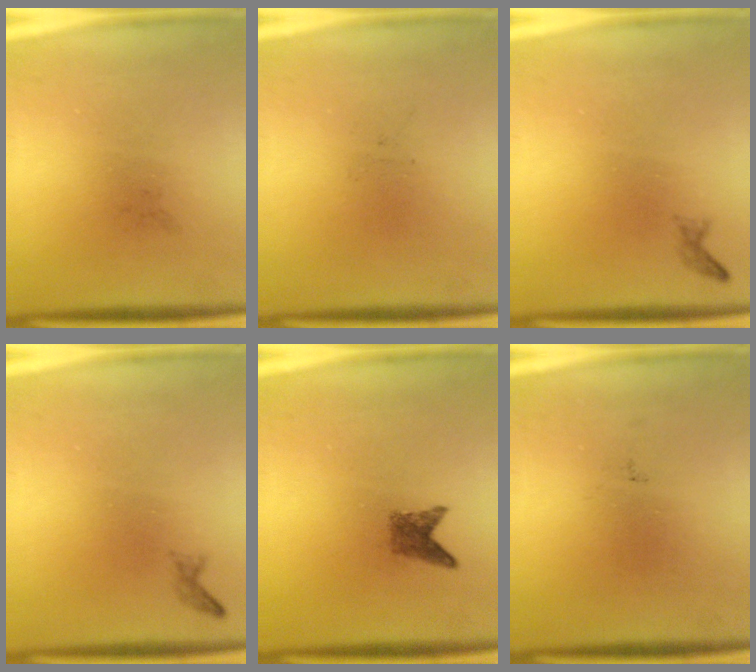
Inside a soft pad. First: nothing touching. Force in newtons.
{"total": 0.0}
{"total": 0.6}
{"total": 0.6}
{"total": 2.0}
{"total": 0.0}